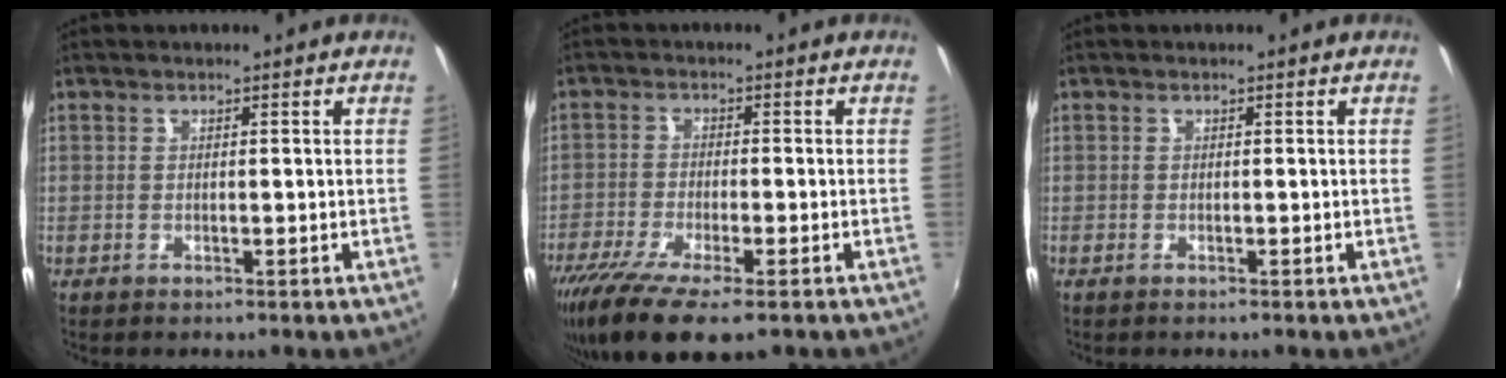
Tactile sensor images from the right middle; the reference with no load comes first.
{"total": 11.7, "force": [-7.9, 2.7, 8.2], "torque": [-0.175, -0.041, -0.138]}
{"total": 0.0}